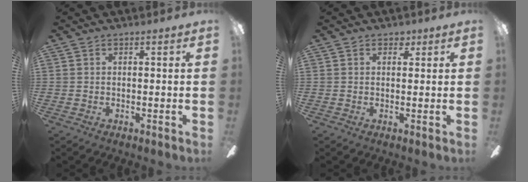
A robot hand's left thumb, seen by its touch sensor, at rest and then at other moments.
{"total": 1.9, "force": [1.1, 1.3, 0.8], "torque": [-0.001, -0.003, 0.018]}